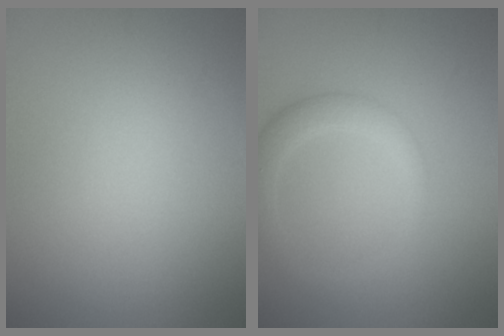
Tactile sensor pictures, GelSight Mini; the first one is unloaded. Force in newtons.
{"total": 2.5, "press": 2.5, "slide": 0.2}